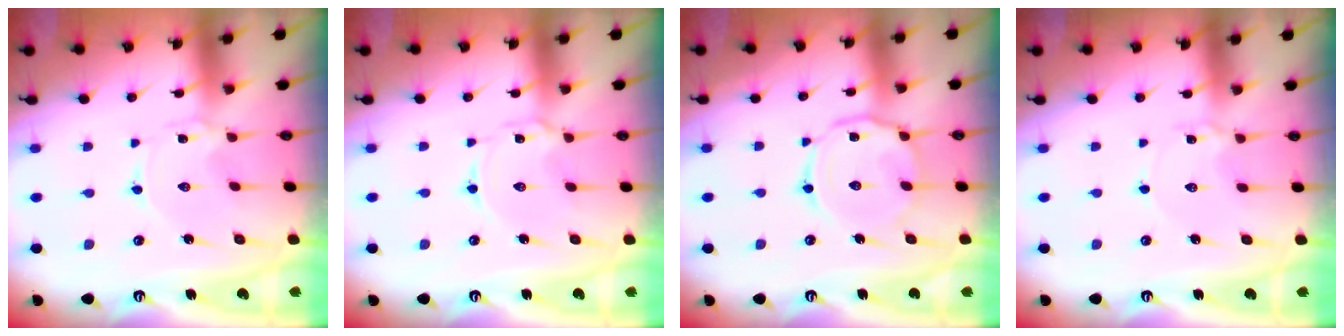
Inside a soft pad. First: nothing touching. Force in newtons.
{"total": 1.8, "press": 1.7, "slide": 0.4}
{"total": 10.2, "press": 10.1, "slide": 0.7}
{"total": 2.9, "press": 2.9, "slide": 0.4}